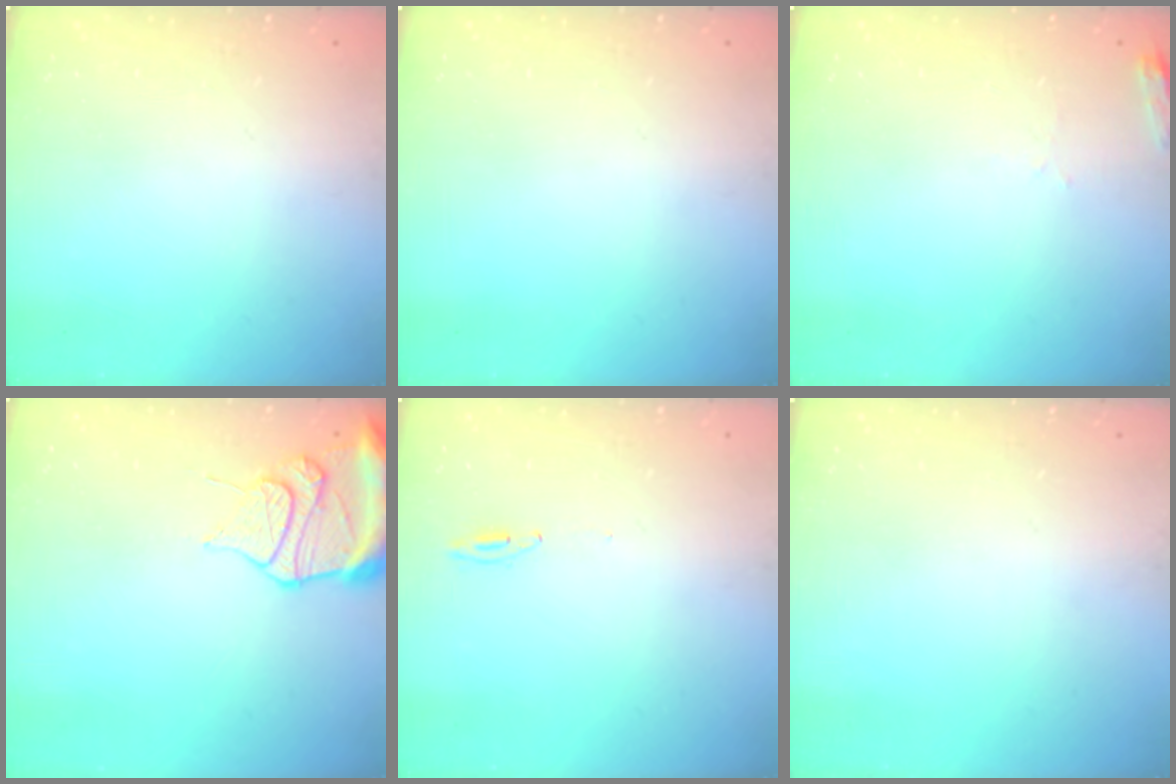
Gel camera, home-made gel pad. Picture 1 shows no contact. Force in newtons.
{"total": 0.0}
{"total": 4.4, "press": 4.3, "slide": 0.5}
{"total": 13.1, "press": 13.1, "slide": 1.3}
{"total": 3.3, "press": 3.1, "slide": 1.2}
{"total": 0.0}